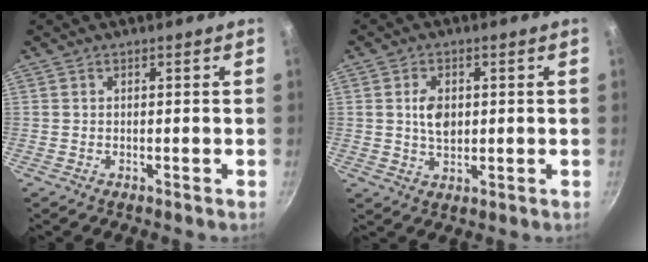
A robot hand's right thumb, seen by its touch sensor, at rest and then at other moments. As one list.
[{"total": 5.0, "force": [0.7, 3.3, 3.8], "torque": [-0.057, -0.004, 0.016]}]